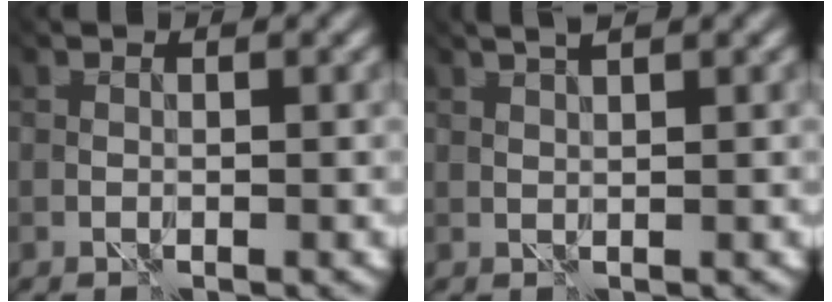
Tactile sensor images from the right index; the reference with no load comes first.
{"total": 2.0, "force": [1.7, 0.0, 1.0], "torque": [-0.003, 0.018, 0.024]}